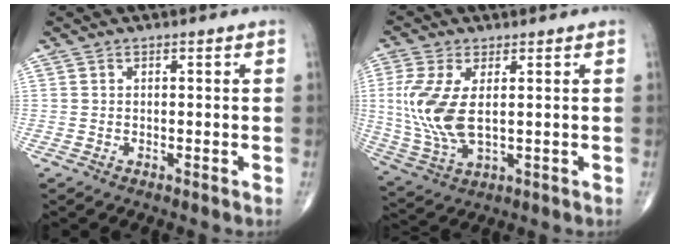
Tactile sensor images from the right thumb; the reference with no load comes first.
{"total": 11.5, "force": [1.3, 5.6, 10.0], "torque": [-0.234, -0.007, 0.036]}